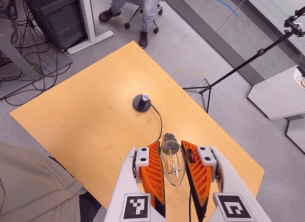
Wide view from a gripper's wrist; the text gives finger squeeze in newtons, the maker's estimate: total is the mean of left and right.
{"total": 21.6, "left": 23.3, "right": 19.9}